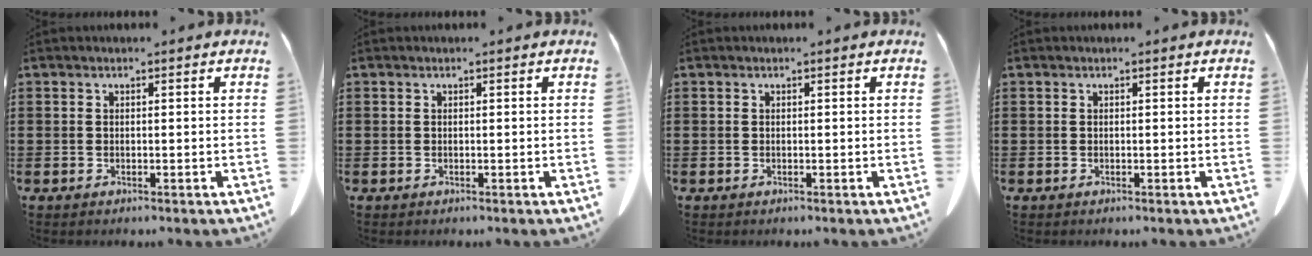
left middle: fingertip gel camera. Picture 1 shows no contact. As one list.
[{"total": 0.0}, {"total": 0.0}, {"total": 0.0}]